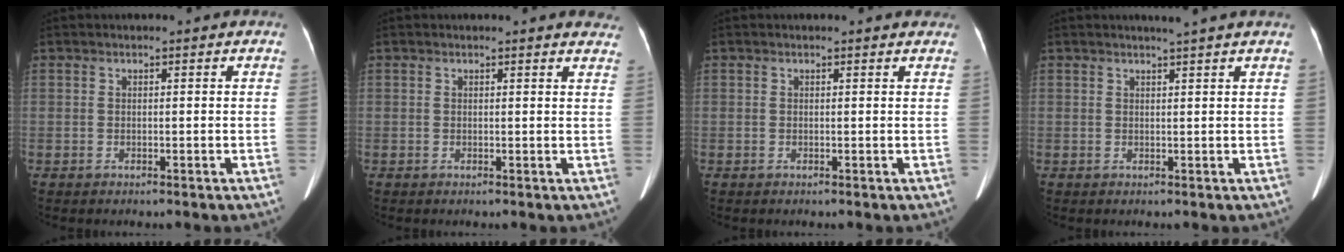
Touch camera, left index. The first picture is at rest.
{"total": 5.4, "force": [5.2, 0.8, 1.2], "torque": [0.003, -0.016, 0.026]}
{"total": 2.5, "force": [2.4, 0.5, 0.5], "torque": [-0.010, 0.001, 0.014]}
{"total": 2.8, "force": [2.3, -0.7, 1.2], "torque": [-0.016, 0.002, 0.030]}